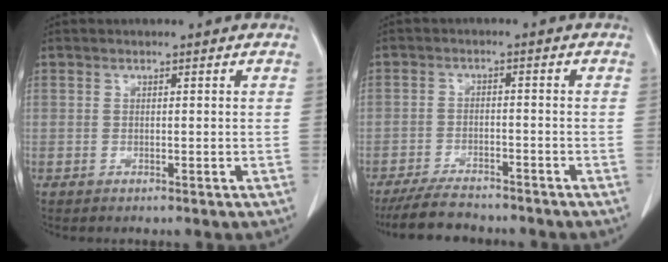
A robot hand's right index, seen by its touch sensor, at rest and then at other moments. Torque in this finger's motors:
{"motor_torque": [-0.76, 0.13, -0.29, -0.13]}